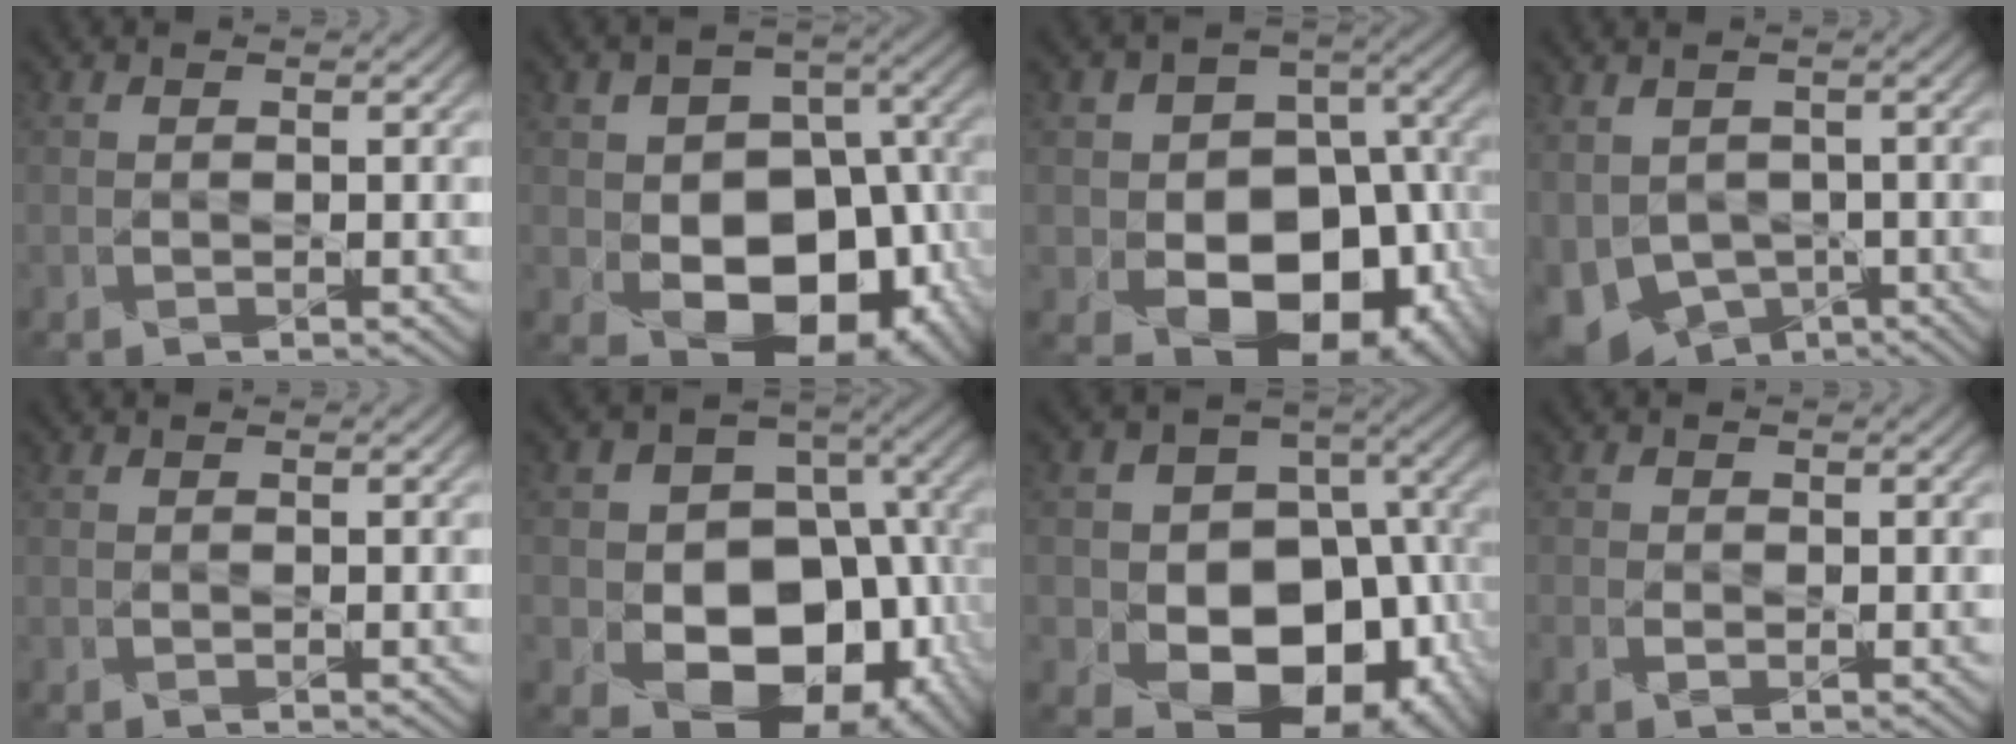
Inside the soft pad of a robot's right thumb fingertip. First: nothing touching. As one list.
[{"total": 16.1, "force": [-3.6, 11.3, 10.8], "torque": [-0.142, -0.022, -0.042]}, {"total": 17.1, "force": [-4.0, 12.9, 10.4], "torque": [-0.140, -0.031, -0.059]}, {"total": 8.0, "force": [-2.3, 5.8, 5.0], "torque": [-0.131, -0.032, -0.035]}, {"total": 0.0}, {"total": 19.0, "force": [-4.4, 15.3, 10.4], "torque": [-0.165, -0.023, -0.071]}, {"total": 18.5, "force": [-4.9, 14.7, 10.2], "torque": [-0.161, -0.025, -0.080]}, {"total": 1.6, "force": [-0.6, 1.0, 1.1], "torque": [-0.027, -0.004, -0.012]}]